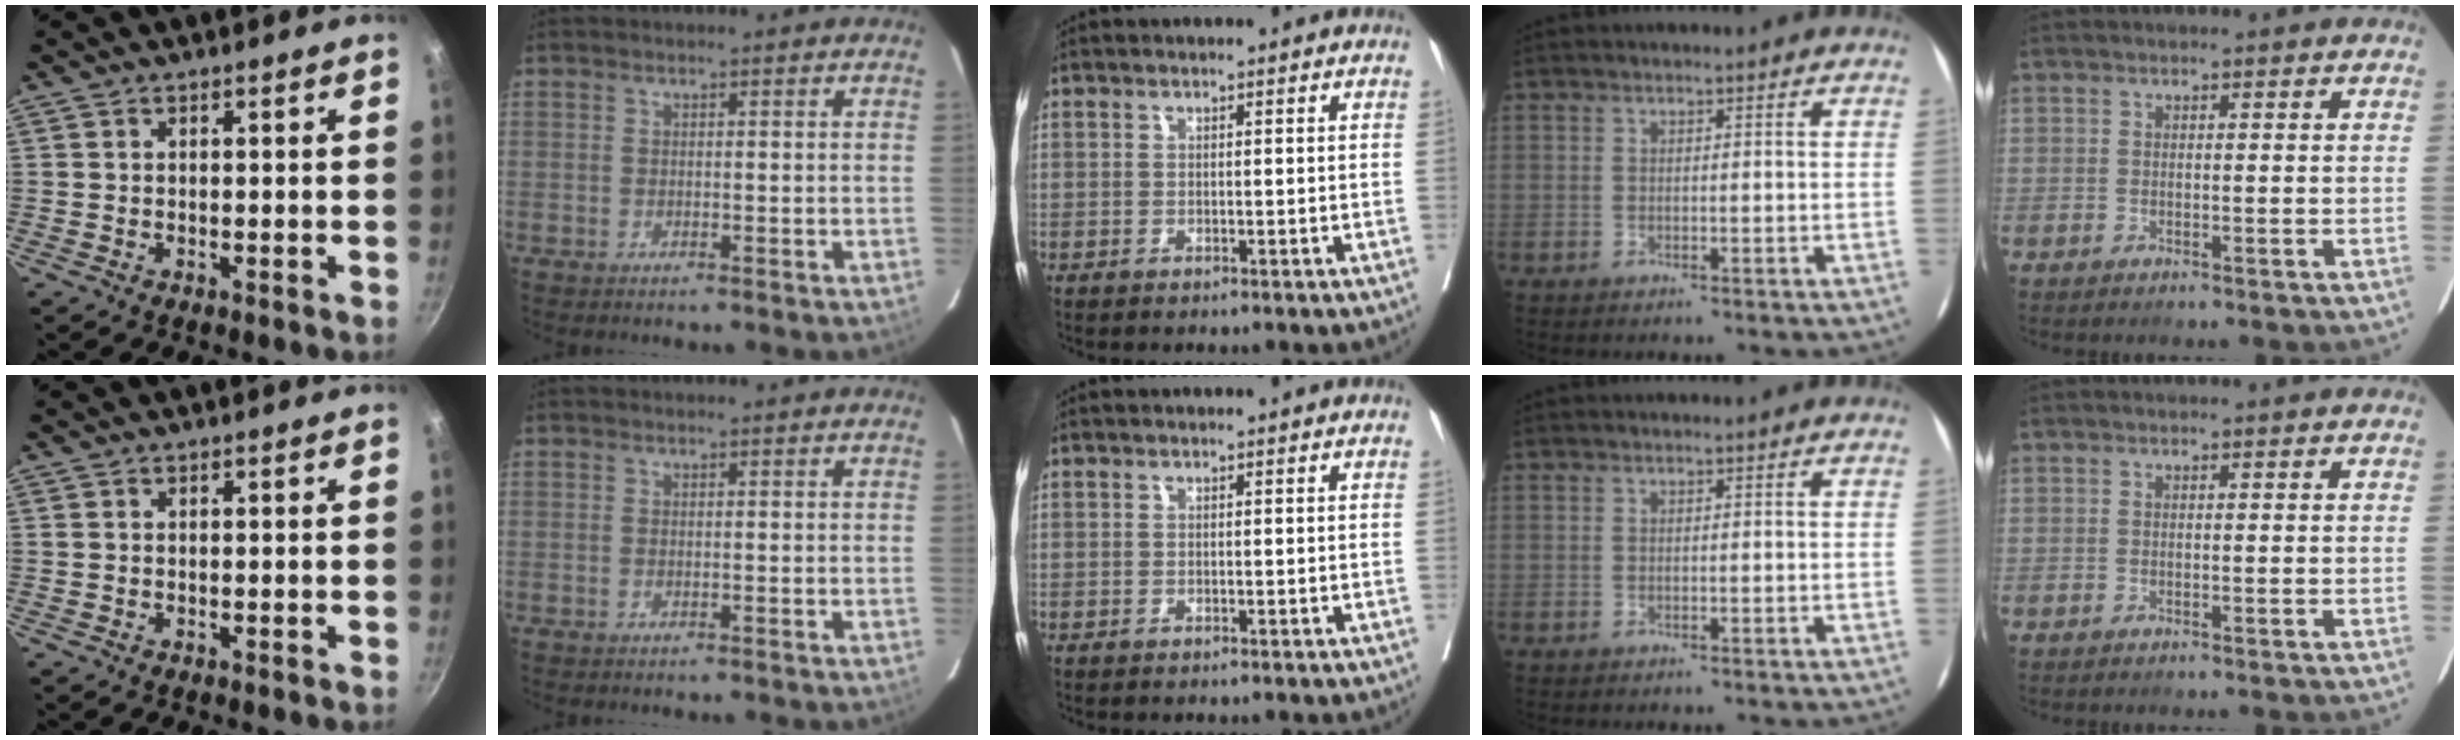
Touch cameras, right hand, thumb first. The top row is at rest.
{}